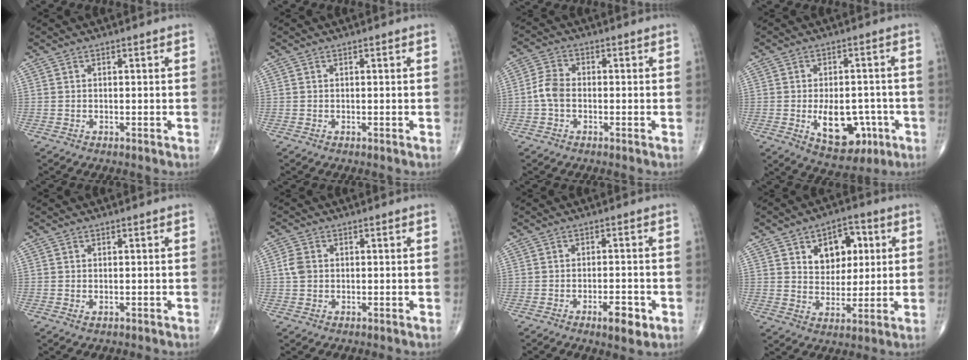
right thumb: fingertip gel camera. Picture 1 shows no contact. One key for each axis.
{"total": 0.0}
{"total": 4.4, "fx": -0.9, "fy": 2.9, "fz": 3.1, "tx": -0.066, "ty": 0.014, "tz": -0.026}
{"total": 11.6, "fx": -3.4, "fy": 6.9, "fz": 8.7, "tx": -0.097, "ty": 0.013, "tz": -0.034}
{"total": 0.7, "fx": -0.1, "fy": 0.4, "fz": 0.6, "tx": -0.008, "ty": -0.002, "tz": -0.001}
{"total": 3.0, "fx": 0.2, "fy": 2.4, "fz": 1.8, "tx": -0.036, "ty": 0.005, "tz": 0.002}
{"total": 5.3, "fx": -2.4, "fy": 1.8, "fz": 4.3, "tx": -0.056, "ty": 0.006, "tz": -0.033}
{"total": 10.6, "fx": 3.5, "fy": 7.3, "fz": 6.8, "tx": -0.054, "ty": -0.009, "tz": 0.056}